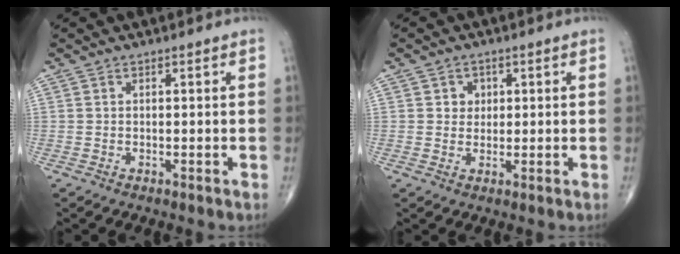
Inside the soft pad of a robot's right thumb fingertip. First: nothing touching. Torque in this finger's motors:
{"motor_torque": [0.01, 0.18, 0.20, 0.13, -0.02]}